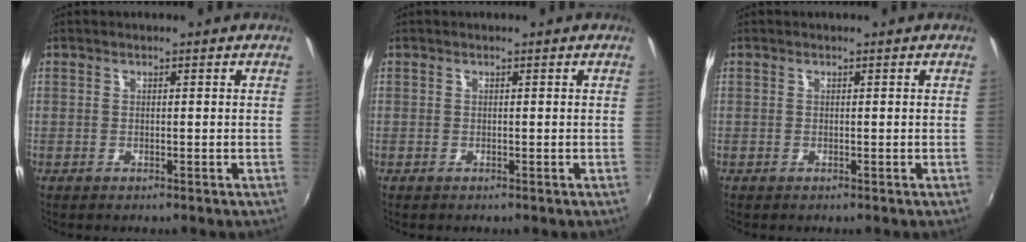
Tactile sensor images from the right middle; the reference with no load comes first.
{"total": 0.0}
{"total": 0.0}